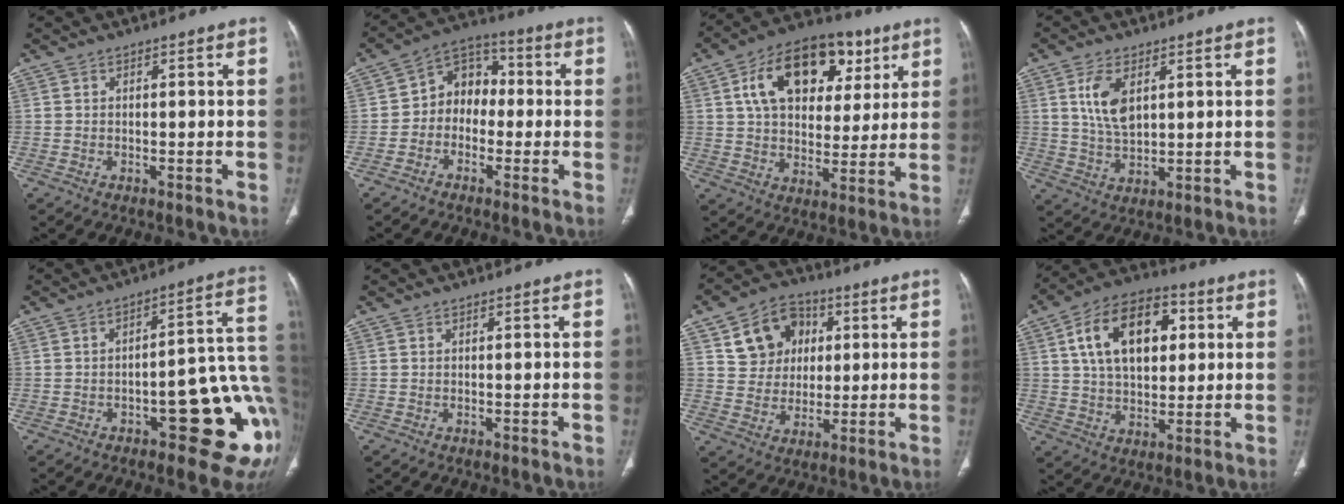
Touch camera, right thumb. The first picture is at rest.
{"total": 8.8, "force": [-0.9, 7.1, 5.1], "torque": [-0.041, 0.039, -0.036]}
{"total": 20.3, "force": [8.1, 13.1, 13.2], "torque": [-0.170, 0.002, 0.125]}
{"total": 7.8, "force": [2.6, 4.2, 6.0], "torque": [-0.112, -0.012, 0.057]}
{"total": 18.8, "force": [-5.8, 6.7, 16.5], "torque": [-0.134, 0.038, -0.063]}
{"total": 0.0}
{"total": 12.1, "force": [4.0, 10.1, 5.4], "torque": [-0.050, 0.000, 0.068]}
{"total": 17.4, "force": [4.8, 10.8, 12.8], "torque": [-0.186, 0.008, 0.078]}